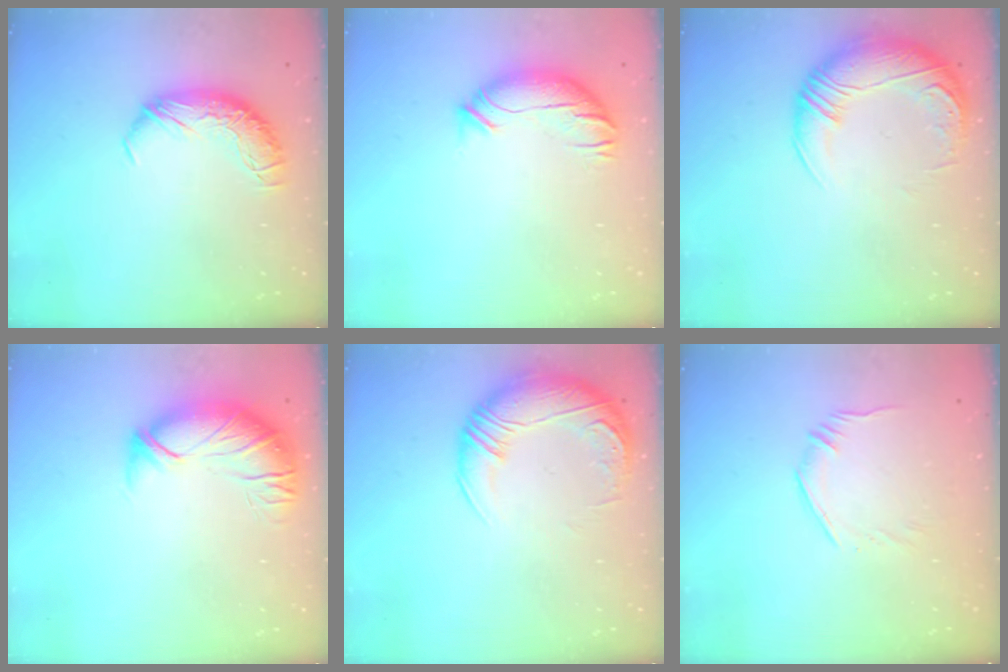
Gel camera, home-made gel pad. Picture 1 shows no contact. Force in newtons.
{"total": 2.7, "press": 2.1, "slide": 1.7}
{"total": 3.0, "press": 0.1, "slide": 3.0}
{"total": 2.7, "press": 1.2, "slide": 2.5}
{"total": 3.0, "press": 0.1, "slide": 3.0}
{"total": 5.2, "press": 4.9, "slide": 1.8}